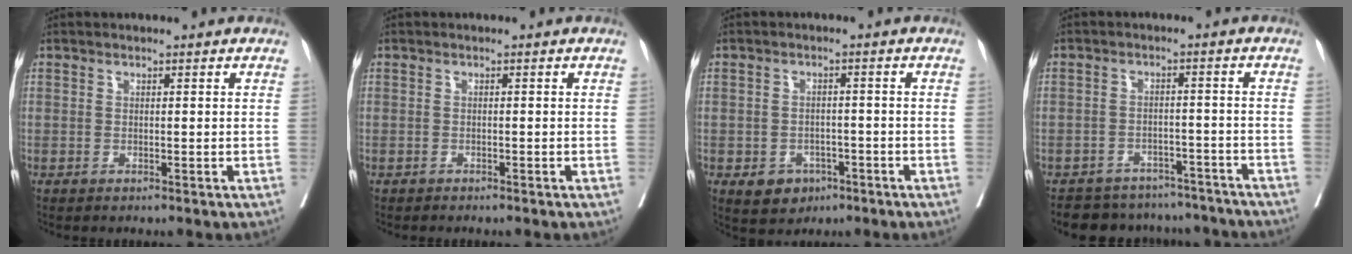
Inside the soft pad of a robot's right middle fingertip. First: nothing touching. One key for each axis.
{"total": 0.5, "fx": -0.5, "fy": -0.2, "fz": 0.2, "tx": -0.009, "ty": -0.003, "tz": -0.009}
{"total": 4.3, "fx": -2.2, "fy": 3.3, "fz": 1.8, "tx": -0.023, "ty": 0.002, "tz": -0.023}
{"total": 13.2, "fx": -12.0, "fy": 4.9, "fz": 2.4, "tx": -0.034, "ty": 0.021, "tz": -0.143}